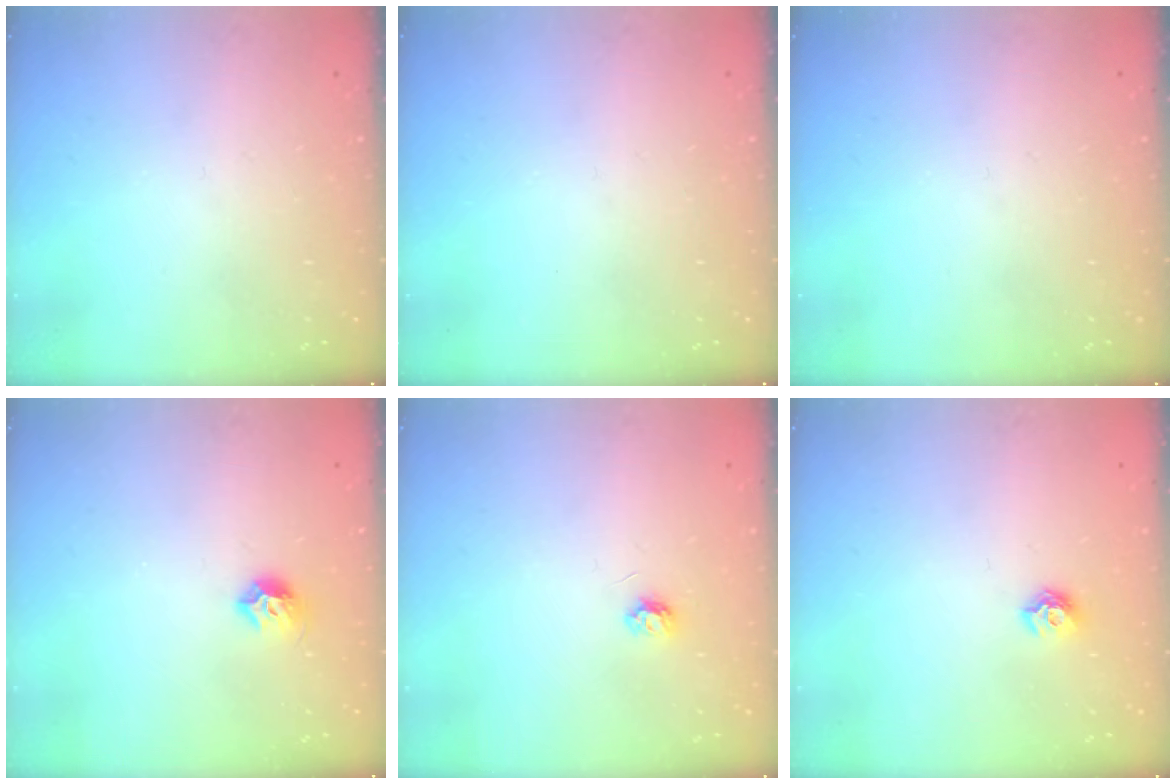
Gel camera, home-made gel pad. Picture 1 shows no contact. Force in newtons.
{"total": 0.0}
{"total": 0.0}
{"total": 7.0, "press": 6.9, "slide": 1.3}
{"total": 3.5, "press": 3.5, "slide": 0.5}
{"total": 7.2, "press": 7.1, "slide": 0.7}